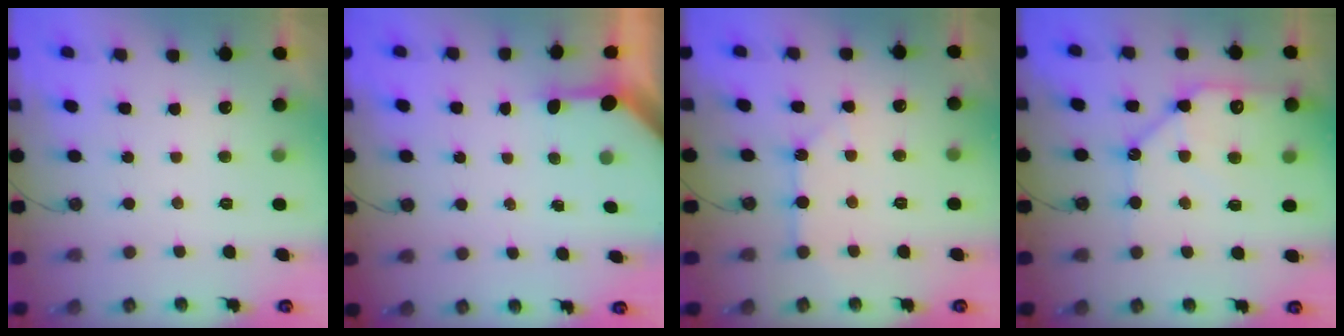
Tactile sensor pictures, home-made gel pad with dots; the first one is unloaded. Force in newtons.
{"total": 3.4, "press": 3.3, "slide": 0.3}
{"total": 2.9, "press": 2.9, "slide": 0.5}
{"total": 13.8, "press": 13.7, "slide": 1.5}